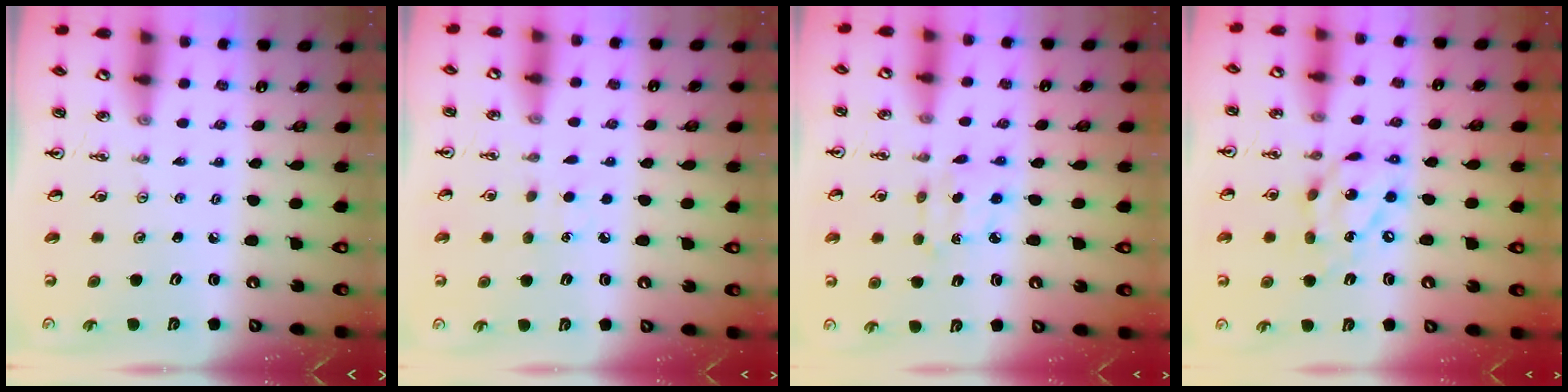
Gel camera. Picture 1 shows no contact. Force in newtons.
{"total": 4.9, "press": 4.9, "slide": 0.6}
{"total": 2.8, "press": 2.8, "slide": 0.4}
{"total": 13.6, "press": 13.6, "slide": 1.4}